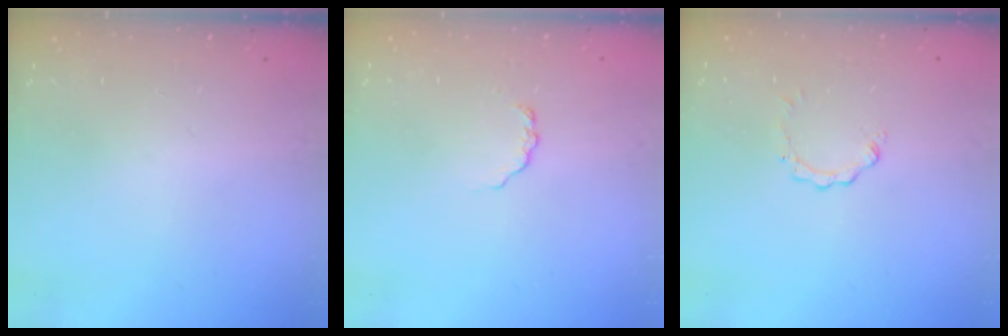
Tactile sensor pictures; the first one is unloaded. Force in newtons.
{"total": 2.6, "press": 2.6, "slide": 0.3}
{"total": 0.7, "press": 0.7, "slide": 0.1}